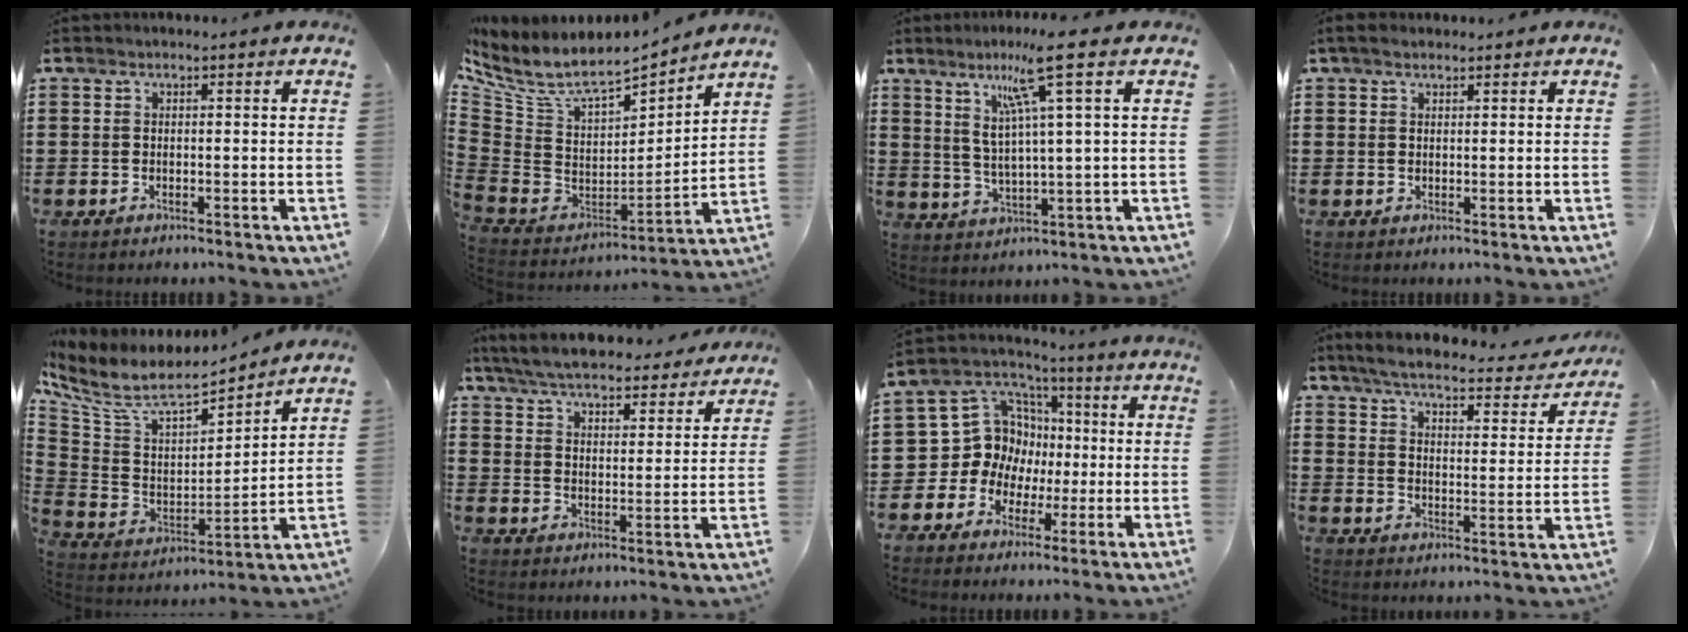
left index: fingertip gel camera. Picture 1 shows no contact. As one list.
[{"total": 7.1, "force": [5.6, 2.2, 3.7], "torque": [-0.100, -0.047, 0.095]}, {"total": 9.0, "force": [5.1, -0.4, 7.4], "torque": [-0.148, -0.007, 0.082]}, {"total": 1.6, "force": [1.2, 0.6, 0.9], "torque": [-0.019, 0.005, 0.023]}, {"total": 7.4, "force": [6.0, 2.7, 3.5], "torque": [-0.101, -0.044, 0.099]}, {"total": 6.4, "force": [6.2, 0.4, 1.5], "torque": [-0.059, -0.041, 0.107]}, {"total": 11.6, "force": [0.5, 11.0, 3.6], "torque": [-0.120, -0.006, 0.013]}, {"total": 5.0, "force": [4.5, 0.3, 2.1], "torque": [-0.064, -0.029, 0.071]}]